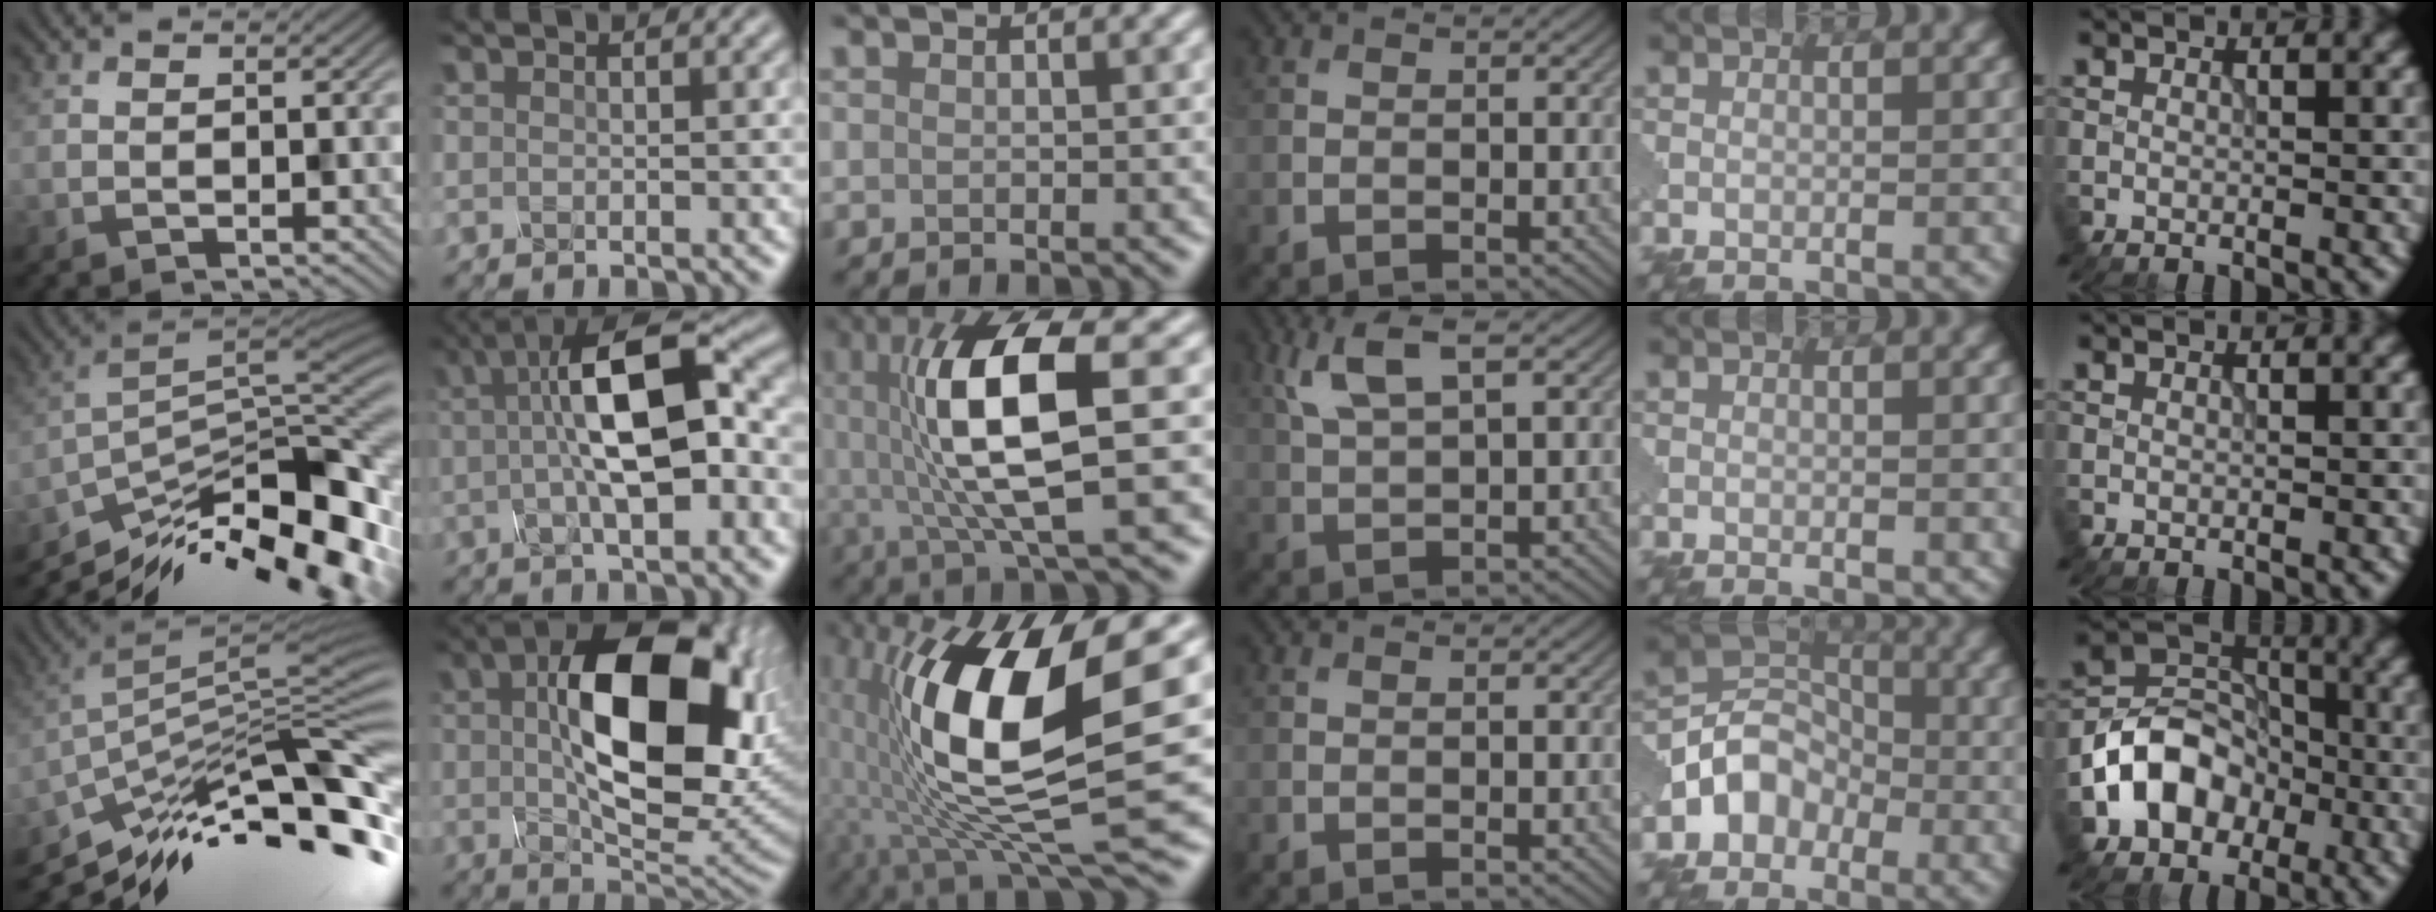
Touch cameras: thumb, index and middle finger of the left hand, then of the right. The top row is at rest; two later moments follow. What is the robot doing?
{"motion": "assemble", "object": "glue stick"}